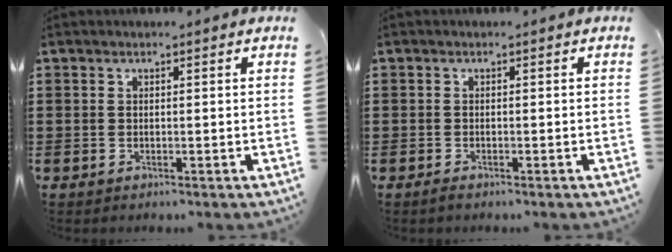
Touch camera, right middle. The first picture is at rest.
{"total": 0.5, "force": [-0.5, 0.1, 0.2], "torque": [-0.004, -0.004, -0.009]}